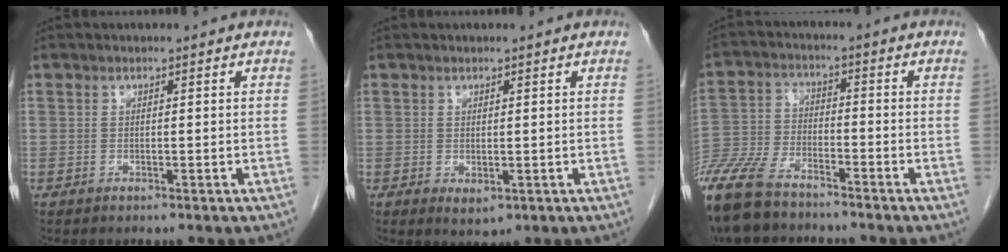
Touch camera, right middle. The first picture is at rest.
{"total": 1.9, "force": [-0.4, 1.1, 1.5], "torque": [-0.020, -0.003, 0.004]}
{"total": 14.6, "force": [-11.6, 4.6, 7.4], "torque": [-0.168, -0.031, -0.213]}